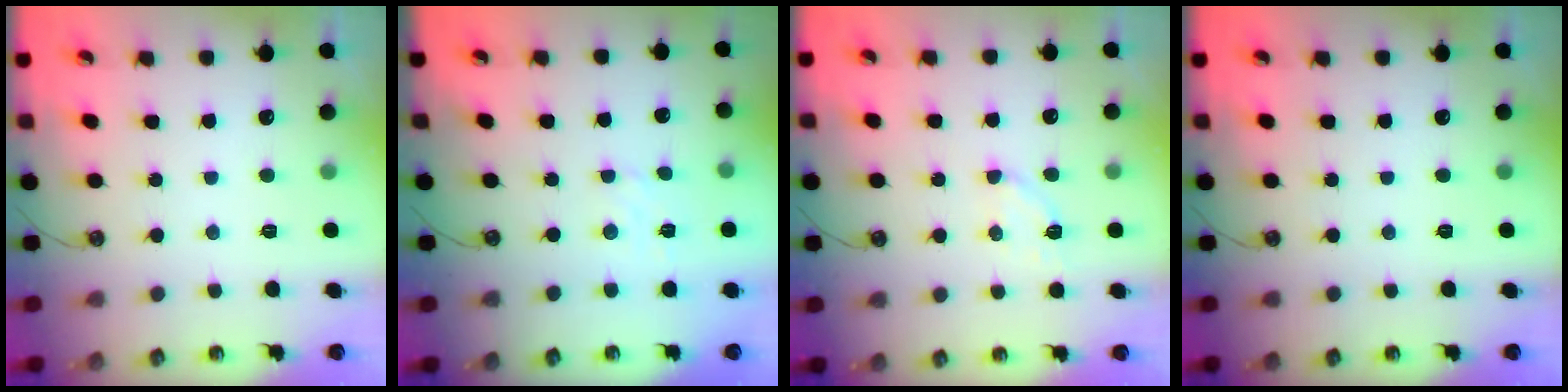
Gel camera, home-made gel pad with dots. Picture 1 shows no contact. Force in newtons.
{"total": 2.5, "press": 2.4, "slide": 0.5}
{"total": 4.1, "press": 3.9, "slide": 1.2}
{"total": 0.0}